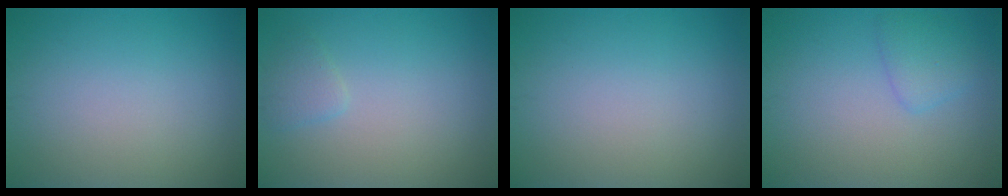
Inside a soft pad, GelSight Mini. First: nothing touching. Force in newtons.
{"total": 1.2, "press": 1.2, "slide": 0.1}
{"total": 0.0}
{"total": 1.9, "press": 1.9, "slide": 0.2}